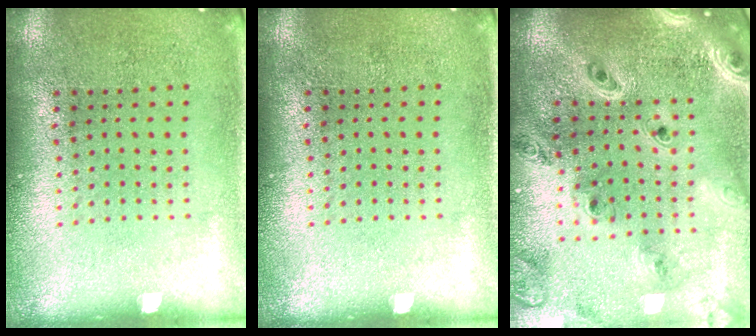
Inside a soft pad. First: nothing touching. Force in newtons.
{"total": 0.0}
{"total": 2.5, "press": 2.2, "slide": 1.1}